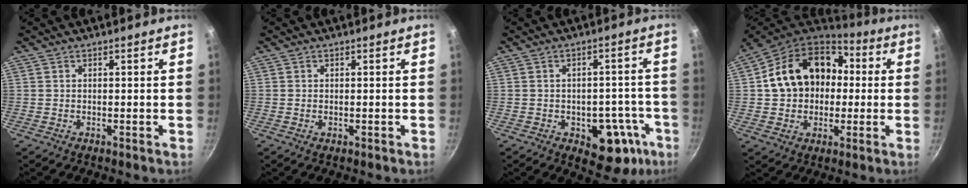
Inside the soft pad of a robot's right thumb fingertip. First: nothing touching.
{"total": 0.6, "force": [-0.1, 0.3, 0.5], "torque": [-0.011, 0.001, 0.000]}
{"total": 11.1, "force": [-5.0, 6.3, 7.6], "torque": [-0.058, 0.038, -0.055]}
{"total": 18.6, "force": [1.1, 14.5, 11.7], "torque": [-0.159, 0.036, 0.014]}